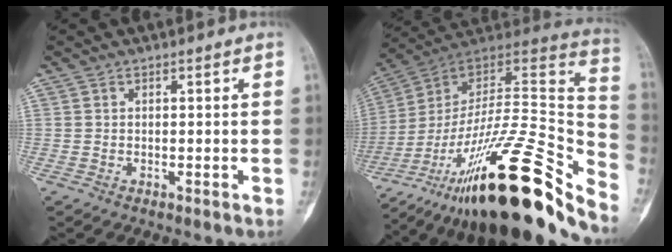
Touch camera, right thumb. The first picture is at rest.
{"total": 36.3, "force": [-24.2, 8.7, 25.7], "torque": [-0.344, 0.060, -0.384]}